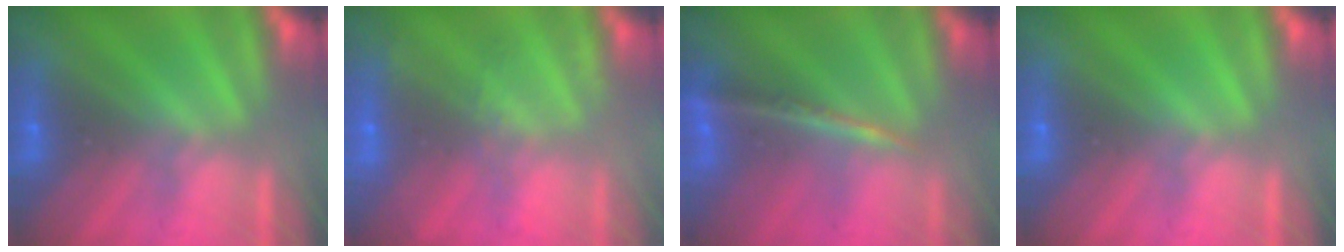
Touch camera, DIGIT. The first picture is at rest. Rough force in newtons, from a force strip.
{"total": 2.3}
{"total": 2.0}
{"total": 0.0}